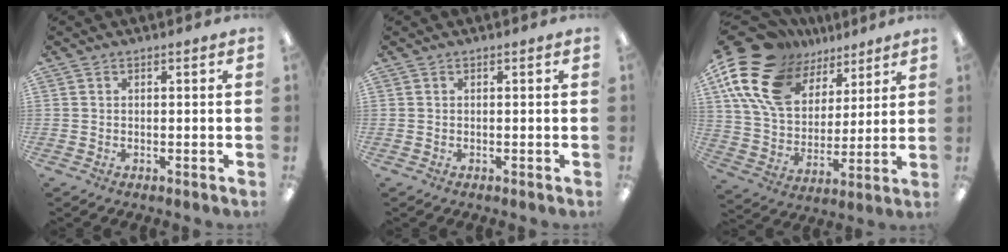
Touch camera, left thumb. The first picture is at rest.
{"total": 0.0}
{"total": 20.7, "force": [11.9, 12.6, 11.3], "torque": [-0.234, -0.057, 0.219]}